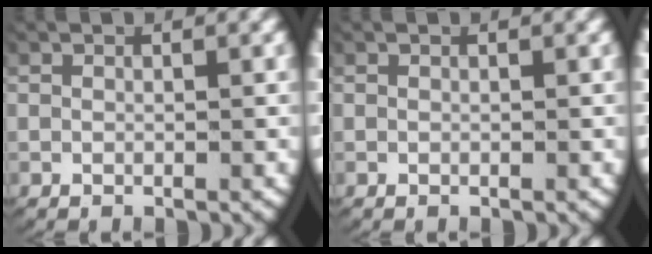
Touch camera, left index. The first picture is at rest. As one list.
[{"total": 0.0}]